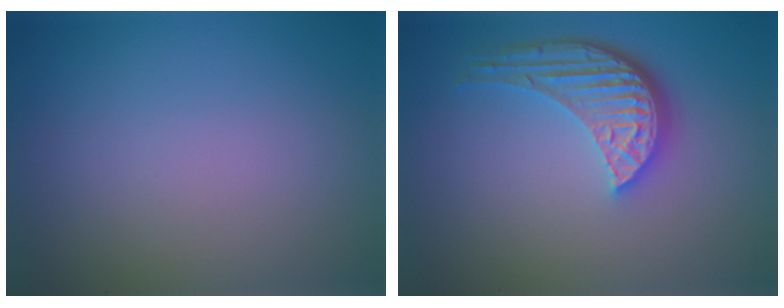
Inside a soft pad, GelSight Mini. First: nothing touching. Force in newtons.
{"total": 5.2, "press": 3.9, "slide": 3.4}